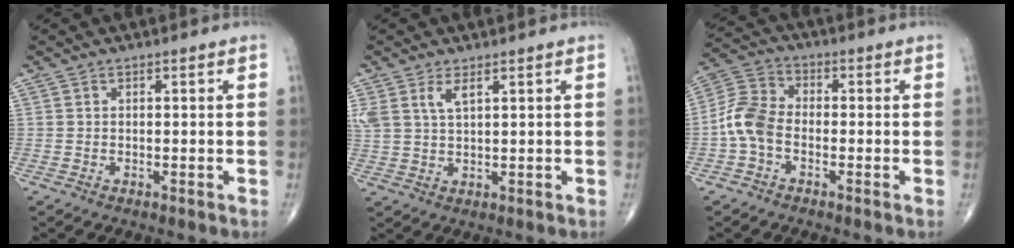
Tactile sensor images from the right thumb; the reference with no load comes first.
{"total": 4.5, "force": [2.3, 1.8, 3.5], "torque": [-0.079, -0.002, 0.054]}
{"total": 7.5, "force": [-2.0, 5.0, 5.3], "torque": [-0.104, 0.024, -0.054]}